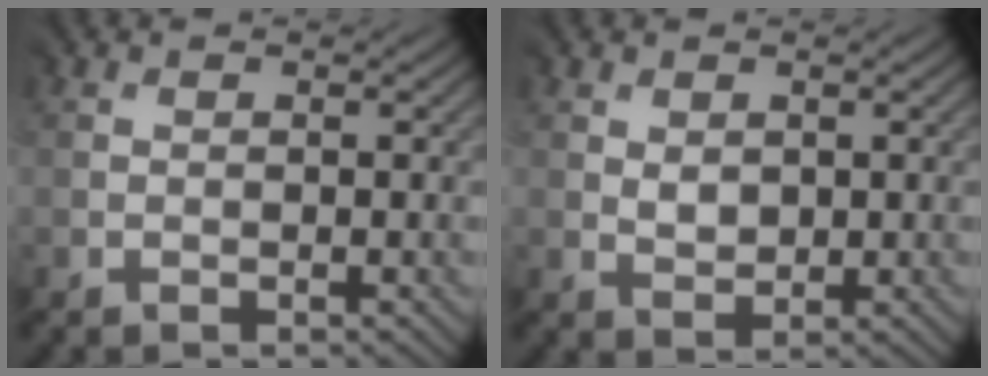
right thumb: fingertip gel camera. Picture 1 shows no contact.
{"total": 1.5, "force": [1.1, 1.1, 0.1], "torque": [-0.011, -0.002, 0.020]}